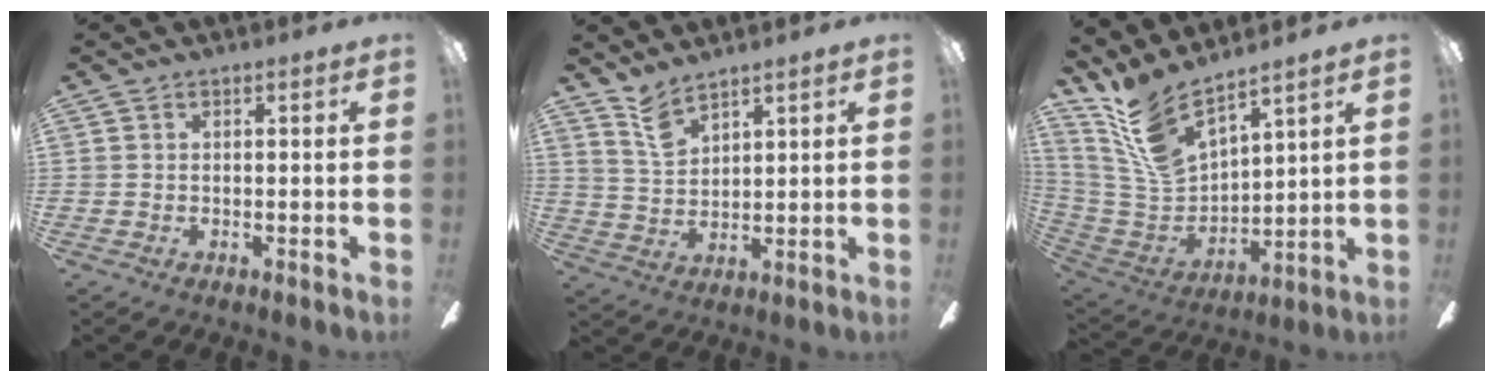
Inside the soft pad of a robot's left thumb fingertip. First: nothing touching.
{"total": 6.4, "force": [5.3, 2.2, 2.8], "torque": [-0.070, -0.023, 0.102]}
{"total": 13.7, "force": [10.5, 4.4, 7.6], "torque": [-0.201, -0.070, 0.193]}